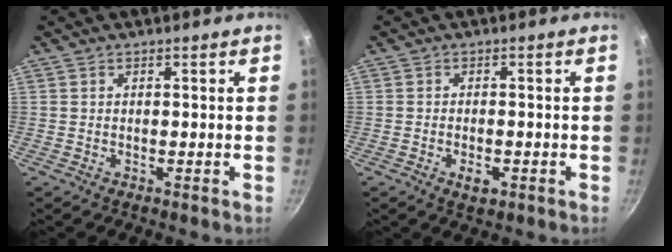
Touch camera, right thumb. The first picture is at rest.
{"total": 2.8, "force": [-1.1, 1.5, 2.2], "torque": [-0.036, 0.004, -0.016]}